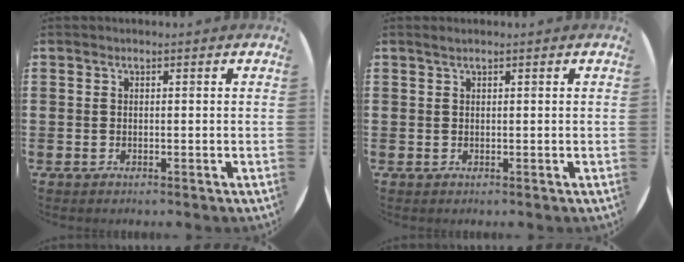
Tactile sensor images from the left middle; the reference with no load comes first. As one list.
[{"total": 0.5, "force": [0.4, 0.0, 0.4], "torque": [-0.006, 0.001, 0.007]}]